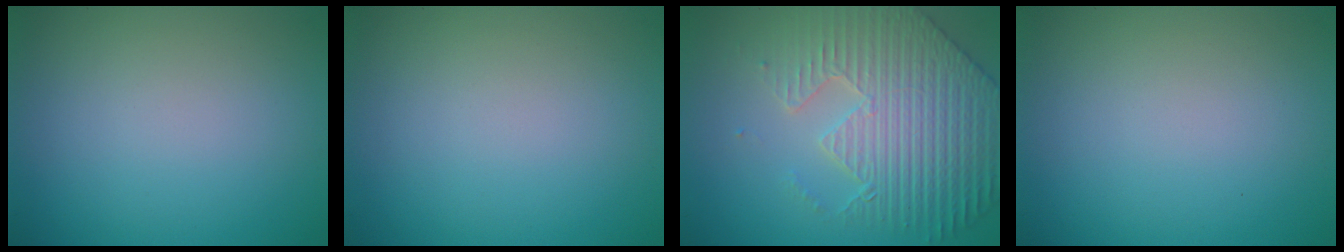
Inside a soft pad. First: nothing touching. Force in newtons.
{"total": 0.0}
{"total": 7.1, "press": 5.9, "slide": 4.0}
{"total": 0.0}